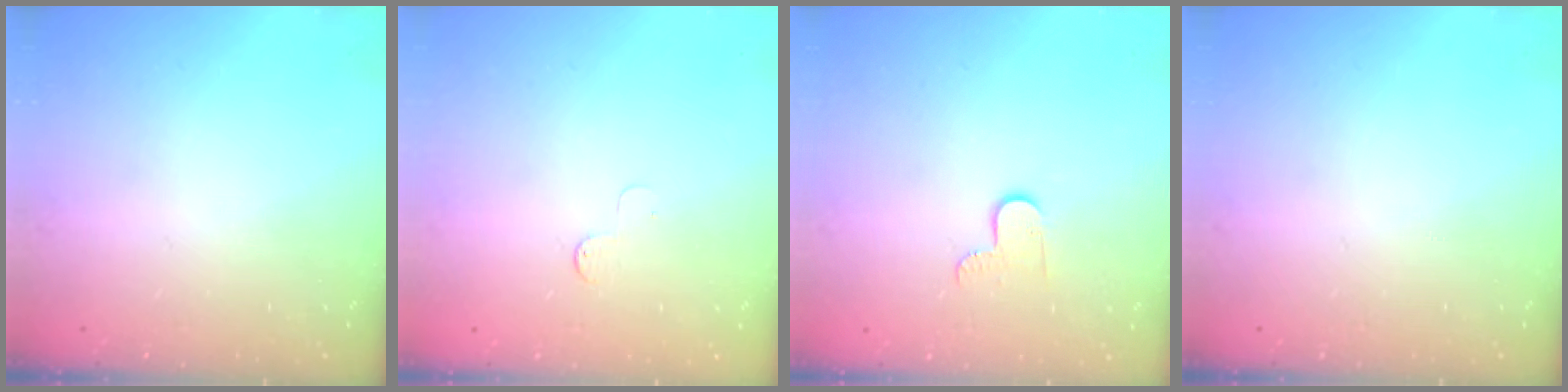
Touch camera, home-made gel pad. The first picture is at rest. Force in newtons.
{"total": 2.6, "press": 2.6, "slide": 0.3}
{"total": 5.2, "press": 5.2, "slide": 0.5}
{"total": 0.0}